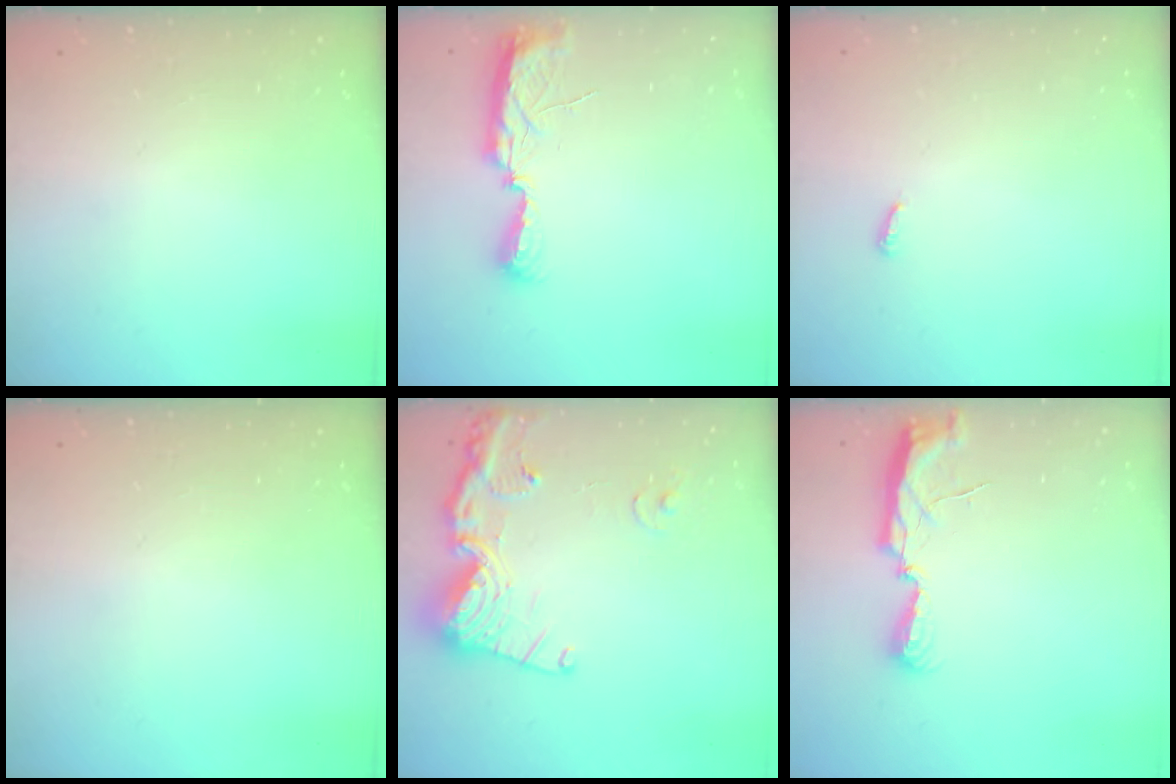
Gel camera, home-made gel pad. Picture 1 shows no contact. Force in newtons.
{"total": 8.5, "press": 8.3, "slide": 2.0}
{"total": 2.9, "press": 2.9, "slide": 0.3}
{"total": 0.0}
{"total": 17.6, "press": 17.5, "slide": 2.0}
{"total": 7.3, "press": 7.3, "slide": 0.5}